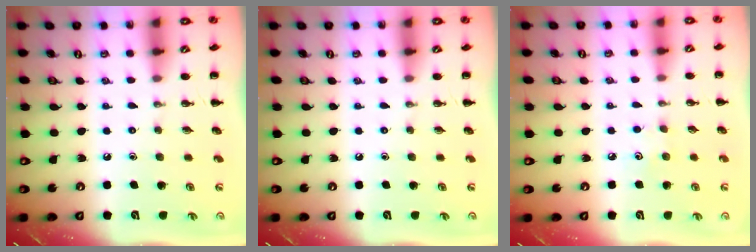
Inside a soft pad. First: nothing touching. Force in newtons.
{"total": 0.0}
{"total": 3.8, "press": 3.7, "slide": 1.0}